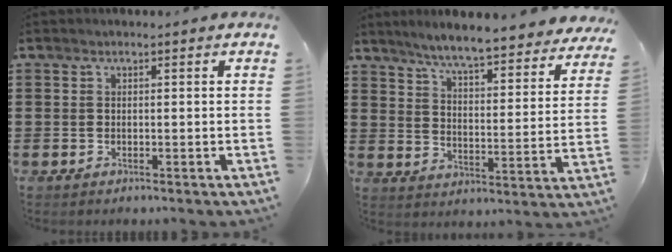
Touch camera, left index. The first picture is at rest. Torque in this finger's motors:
{"motor_torque": [1.85, -0.29, 0.86, 0.21]}